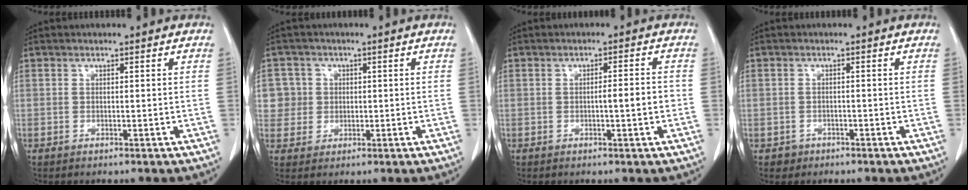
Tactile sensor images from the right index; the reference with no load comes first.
{"total": 5.3, "force": [1.0, 5.2, 0.1], "torque": [0.009, 0.013, 0.021]}
{"total": 3.0, "force": [-0.6, 0.2, 2.9], "torque": [-0.046, 0.000, -0.009]}
{"total": 1.9, "force": [-1.0, 1.6, -0.1], "torque": [0.000, 0.008, -0.016]}